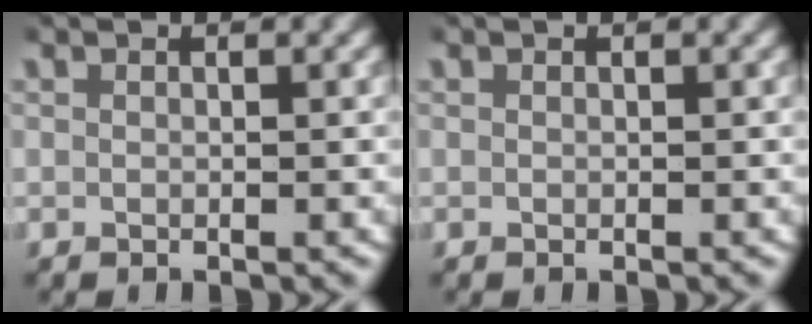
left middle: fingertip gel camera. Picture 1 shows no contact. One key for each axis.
{"total": 0.0}